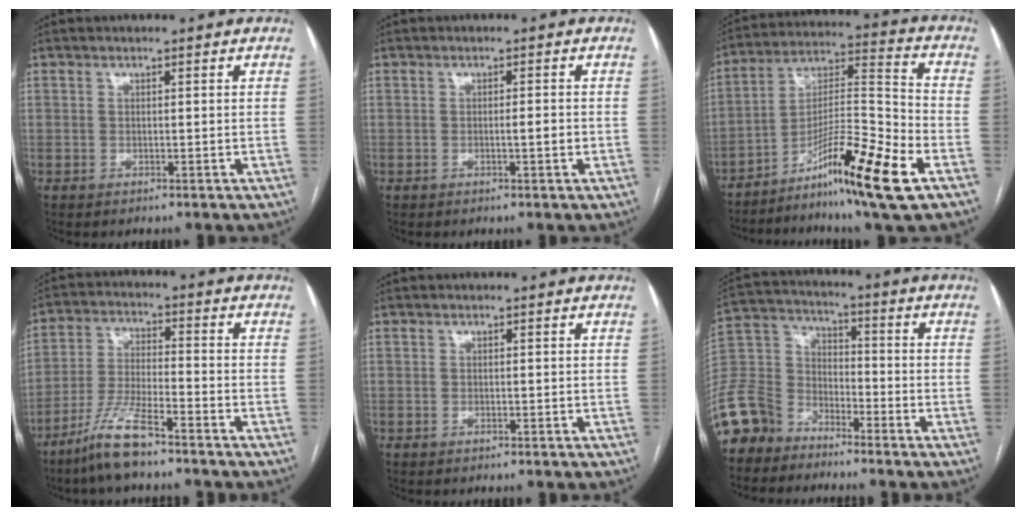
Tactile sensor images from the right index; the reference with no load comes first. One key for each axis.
{"total": 1.7, "fx": -0.4, "fy": 0.2, "fz": 1.6, "tx": -0.027, "ty": 0.000, "tz": -0.008}
{"total": 17.1, "fx": -9.3, "fy": 0.2, "fz": 14.3, "tx": -0.263, "ty": -0.011, "tz": -0.156}
{"total": 8.5, "fx": -6.4, "fy": 0.7, "fz": 5.5, "tx": -0.120, "ty": -0.016, "tz": -0.127}
{"total": 0.0}
{"total": 15.8, "fx": -12.0, "fy": 9.3, "fz": 4.4, "tx": -0.130, "ty": 0.027, "tz": -0.233}